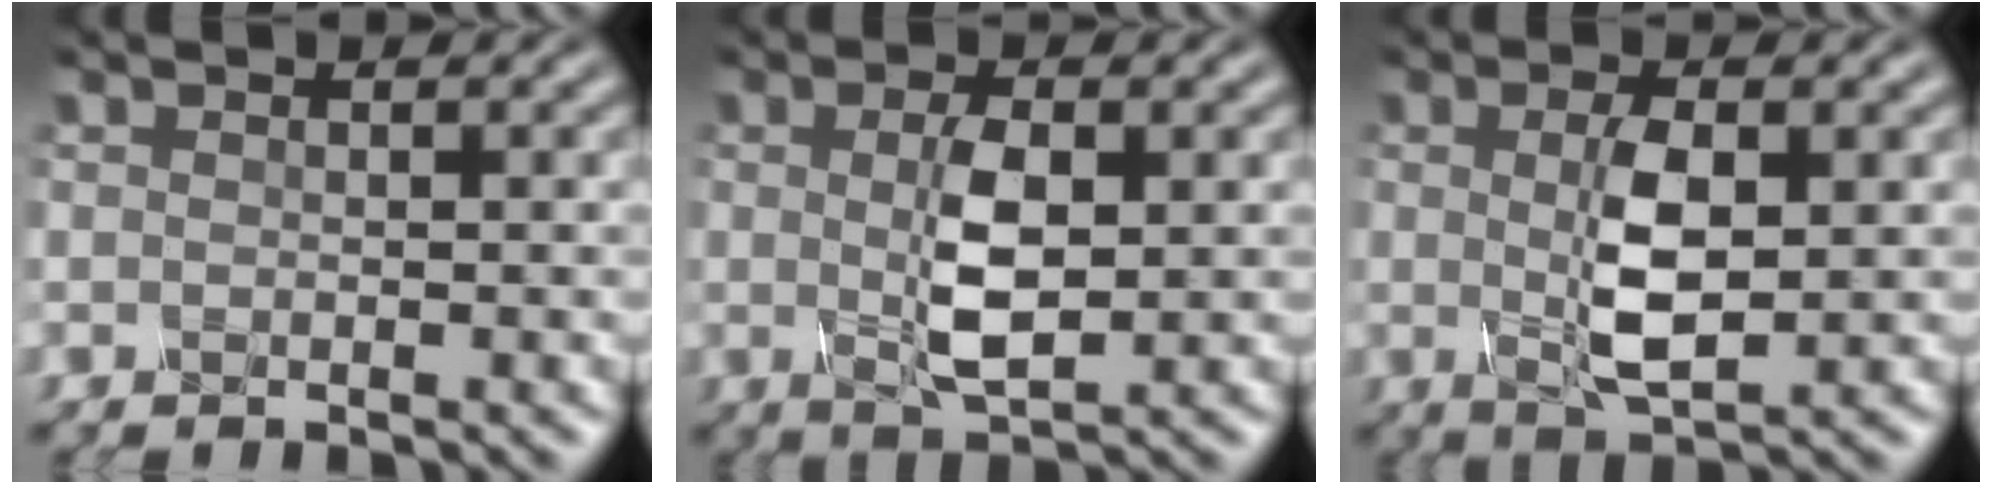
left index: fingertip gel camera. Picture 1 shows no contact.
{"total": 3.6, "force": [0.4, 1.0, 3.4], "torque": [-0.079, 0.003, 0.010]}
{"total": 4.0, "force": [0.4, 1.1, 3.8], "torque": [-0.087, 0.002, 0.010]}